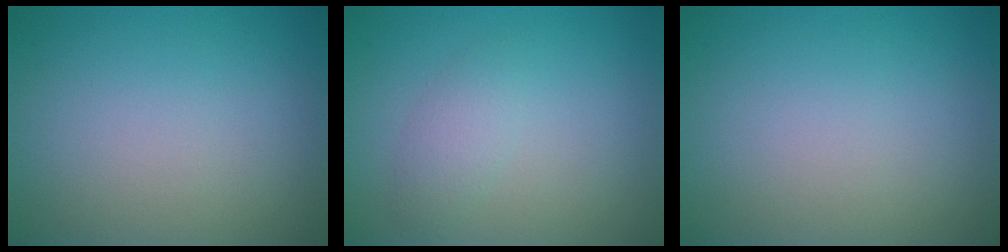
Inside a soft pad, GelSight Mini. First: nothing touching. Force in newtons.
{"total": 1.7, "press": 1.7, "slide": 0.1}
{"total": 0.0}